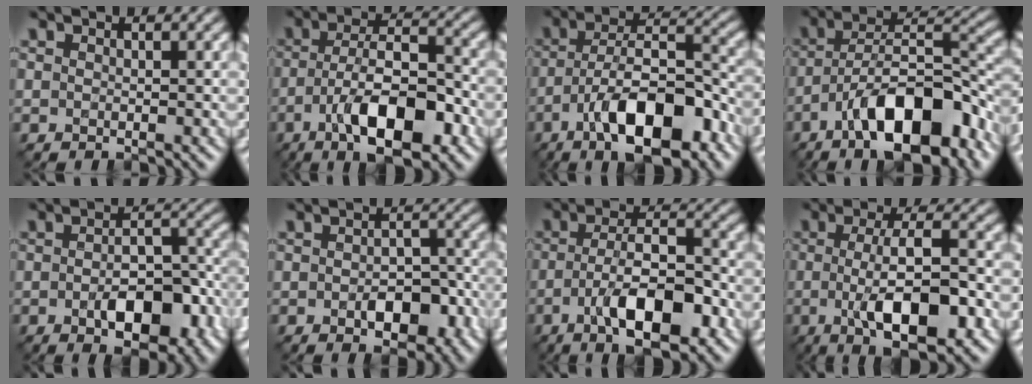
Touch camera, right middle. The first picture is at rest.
{"total": 9.1, "force": [-3.8, 3.4, 7.6], "torque": [-0.131, 0.011, -0.068]}
{"total": 10.8, "force": [-5.3, 4.2, 8.5], "torque": [-0.137, 0.009, -0.092]}
{"total": 11.6, "force": [-6.4, 4.4, 8.7], "torque": [-0.131, 0.010, -0.116]}
{"total": 7.1, "force": [-2.2, 3.5, 5.8], "torque": [-0.090, -0.002, -0.031]}
{"total": 4.8, "force": [-1.4, 2.8, 3.6], "torque": [-0.050, 0.000, -0.019]}
{"total": 8.3, "force": [-3.1, 3.0, 7.1], "torque": [-0.123, 0.009, -0.056]}
{"total": 8.2, "force": [-1.3, 2.4, 7.7], "torque": [-0.127, -0.001, -0.025]}